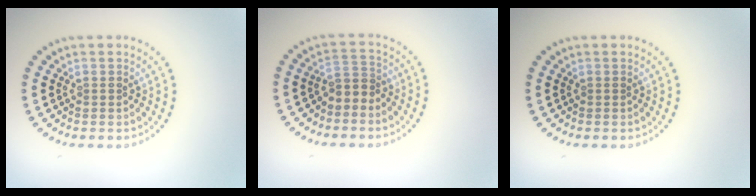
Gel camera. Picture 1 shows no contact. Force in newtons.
{"total": 1.7, "press": 1.4, "slide": 1.0}
{"total": 0.0}